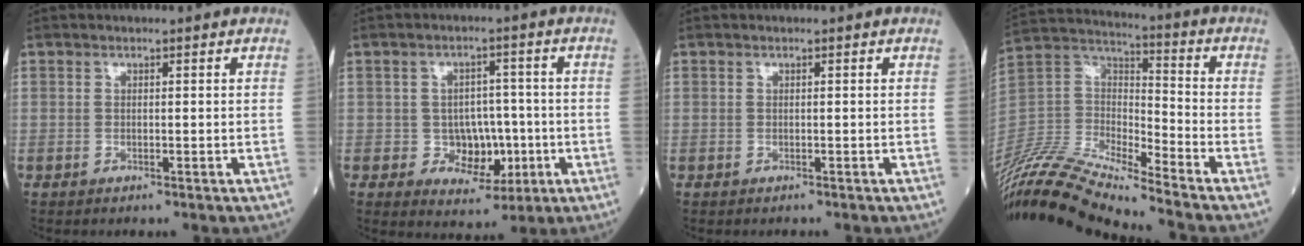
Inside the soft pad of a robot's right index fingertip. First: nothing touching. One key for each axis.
{"total": 6.4, "fx": -1.3, "fy": 4.9, "fz": 3.9, "tx": -0.045, "ty": 0.011, "tz": -0.010}
{"total": 0.0}
{"total": 17.6, "fx": -16.3, "fy": 0.1, "fz": 6.5, "tx": -0.129, "ty": 0.026, "tz": -0.311}